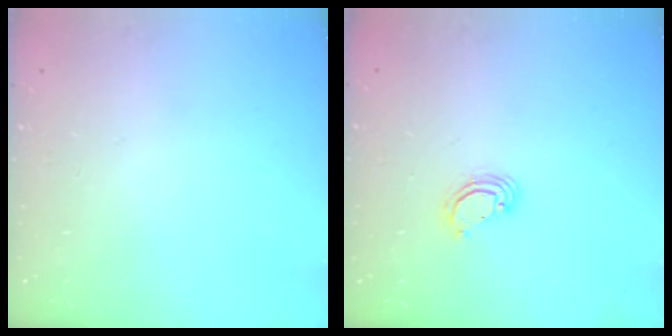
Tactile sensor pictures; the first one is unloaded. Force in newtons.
{"total": 3.6, "press": 3.6, "slide": 0.2}